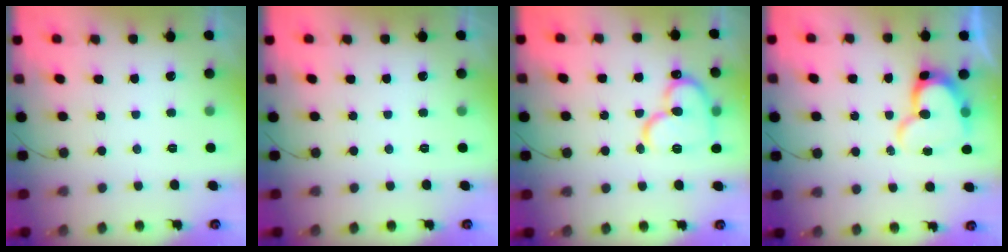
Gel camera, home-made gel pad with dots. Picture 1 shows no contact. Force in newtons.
{"total": 0.0}
{"total": 15.2, "press": 15.2, "slide": 1.5}
{"total": 13.8, "press": 13.7, "slide": 1.3}